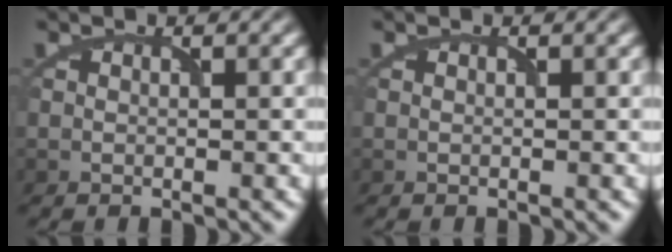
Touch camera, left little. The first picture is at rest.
{"total": 0.0}